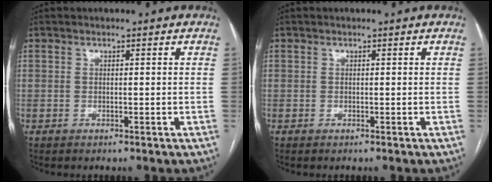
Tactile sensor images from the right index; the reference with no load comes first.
{"total": 0.0}